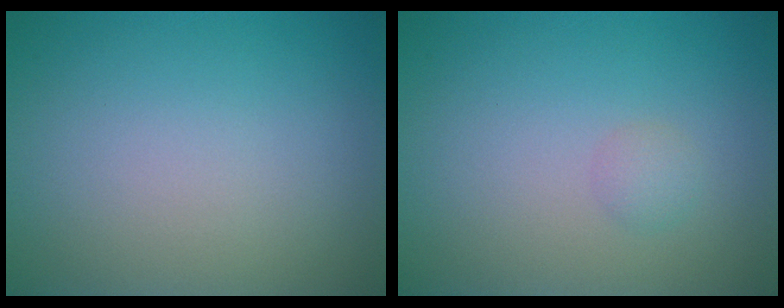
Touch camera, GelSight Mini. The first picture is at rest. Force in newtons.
{"total": 1.0, "press": 1.0, "slide": 0.0}